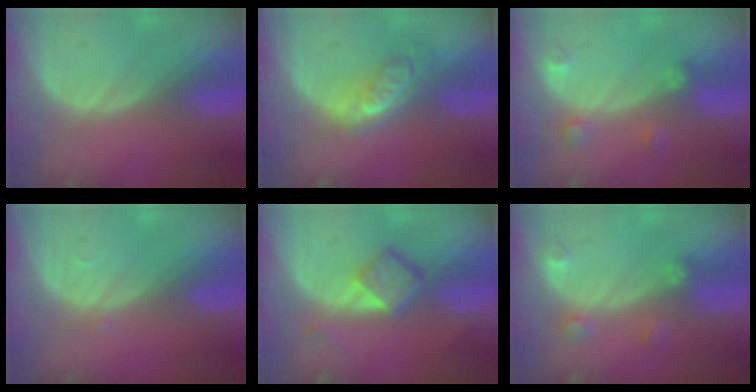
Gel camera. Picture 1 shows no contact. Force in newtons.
{"total": 5.2, "press": 4.6, "slide": 2.4}
{"total": 2.6, "press": 2.5, "slide": 0.5}
{"total": 0.5, "press": 0.4, "slide": 0.3}
{"total": 5.1, "press": 4.7, "slide": 1.9}
{"total": 2.6, "press": 2.5, "slide": 0.5}